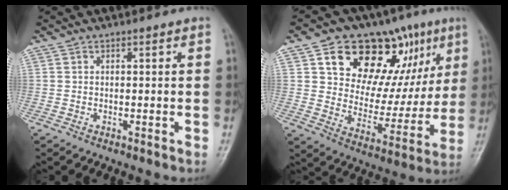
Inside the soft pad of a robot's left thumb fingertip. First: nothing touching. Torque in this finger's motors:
{"motor_torque": [0.38, 0.86, 1.29, -0.51, 0.08]}